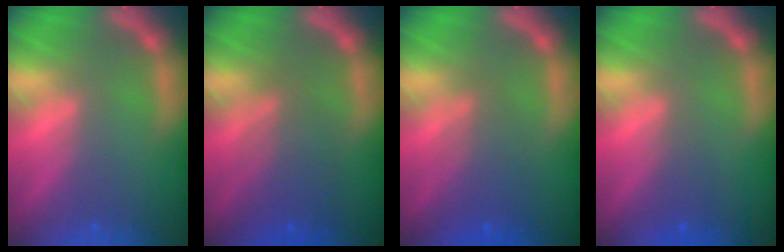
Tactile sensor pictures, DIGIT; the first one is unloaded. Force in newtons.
{"total": 5.0}
{"total": 4.1}
{"total": 1.5}